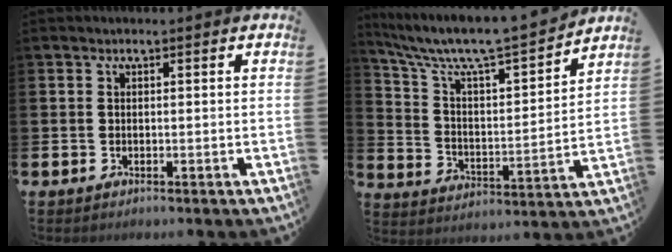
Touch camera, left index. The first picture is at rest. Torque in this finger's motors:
{"motor_torque": [0.90, -1.24, 0.32, 0.19]}